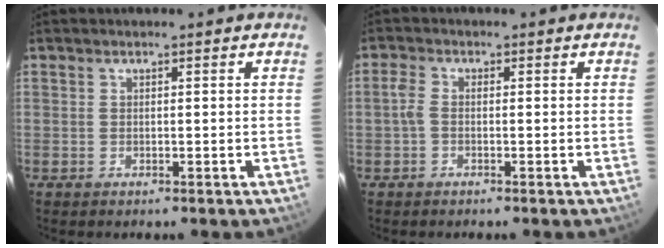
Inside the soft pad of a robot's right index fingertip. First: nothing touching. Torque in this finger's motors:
{"motor_torque": [0.22, -0.11, 0.17, 0.04]}